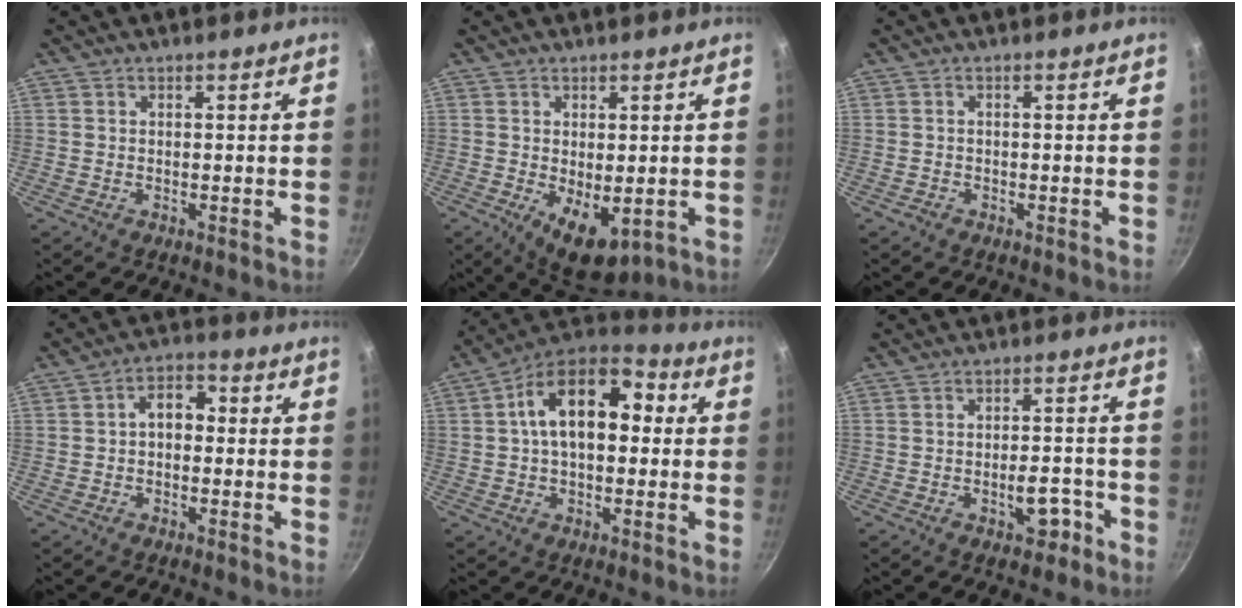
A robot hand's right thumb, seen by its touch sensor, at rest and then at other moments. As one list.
[{"total": 9.2, "force": [-2.5, 4.7, 7.5], "torque": [-0.099, -0.011, -0.020]}, {"total": 0.9, "force": [-0.6, 0.6, 0.3], "torque": [-0.006, 0.001, -0.014]}, {"total": 5.6, "force": [-0.1, 3.8, 4.1], "torque": [-0.043, 0.023, -0.015]}, {"total": 15.9, "force": [2.1, 9.4, 12.7], "torque": [-0.184, 0.041, 0.021]}, {"total": 5.2, "force": [-2.6, 2.7, 3.6], "torque": [-0.035, 0.026, -0.036]}]